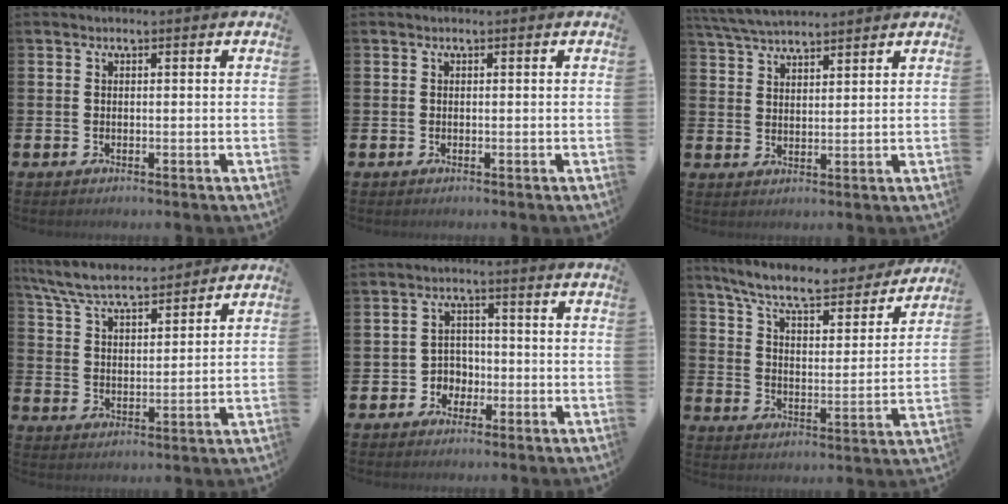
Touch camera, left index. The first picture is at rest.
{"total": 0.0}
{"total": 5.0, "force": [4.8, 0.6, 1.1], "torque": [-0.042, -0.016, 0.089]}
{"total": 7.5, "force": [7.0, 1.2, 2.4], "torque": [-0.077, -0.033, 0.128]}
{"total": 3.2, "force": [-1.6, 2.7, 0.7], "torque": [-0.030, 0.005, -0.036]}
{"total": 8.6, "force": [7.7, 1.5, 3.4], "torque": [-0.095, -0.051, 0.130]}